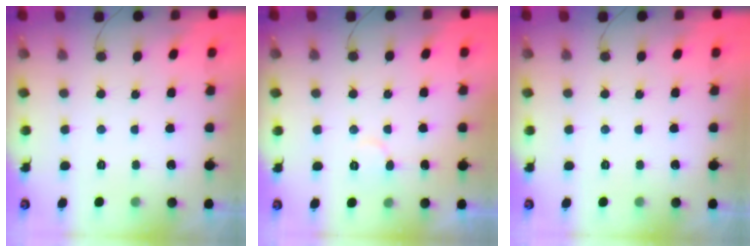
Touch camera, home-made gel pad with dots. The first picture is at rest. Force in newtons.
{"total": 4.0, "press": 4.0, "slide": 0.5}
{"total": 0.0}